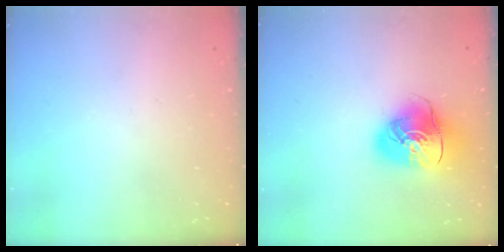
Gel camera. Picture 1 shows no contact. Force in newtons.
{"total": 13.0, "press": 12.8, "slide": 1.9}